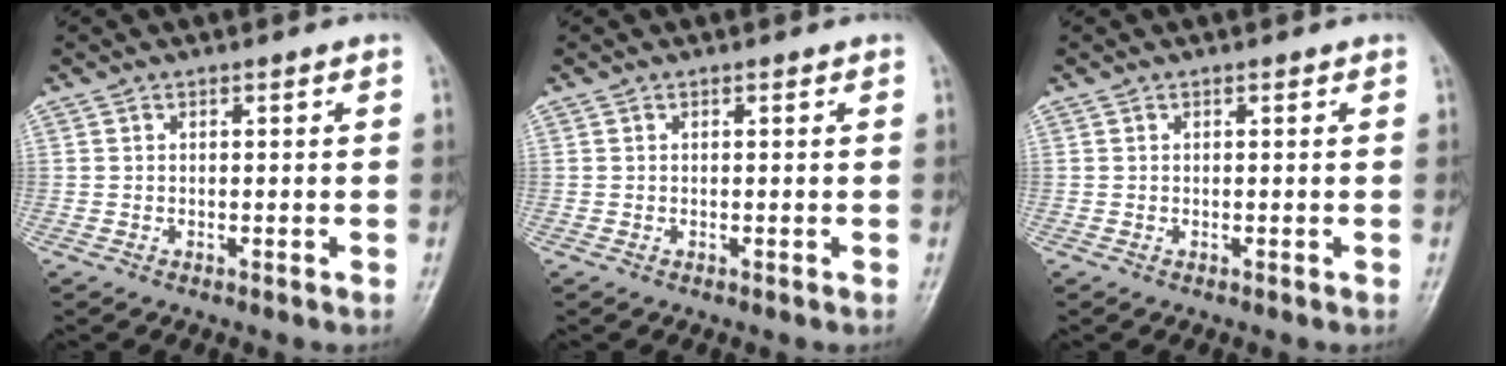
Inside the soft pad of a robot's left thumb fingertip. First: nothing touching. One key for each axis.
{"total": 0.0}
{"total": 0.0}